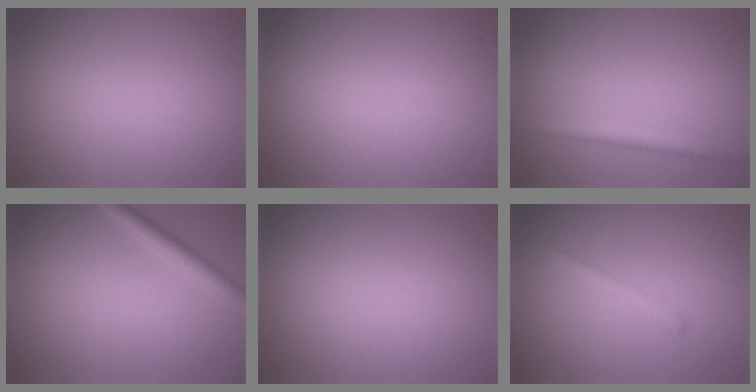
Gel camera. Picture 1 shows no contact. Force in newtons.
{"total": 0.0}
{"total": 1.7, "press": 1.7, "slide": 0.1}
{"total": 2.3, "press": 2.3, "slide": 0.2}
{"total": 0.0}
{"total": 1.2, "press": 1.1, "slide": 0.1}